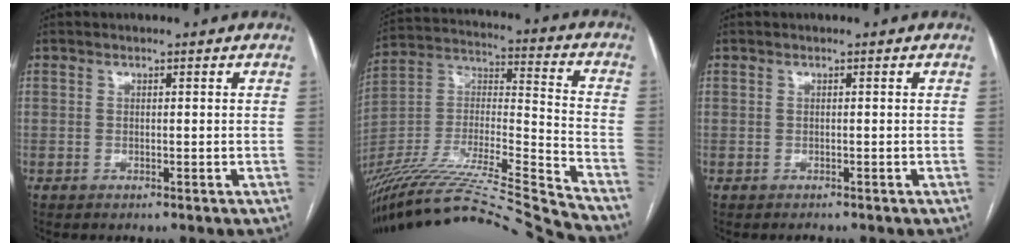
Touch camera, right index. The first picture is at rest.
{"total": 30.1, "force": [-27.3, -2.2, 12.6], "torque": [-0.214, -0.044, -0.448]}
{"total": 0.7, "force": [-0.6, 0.3, 0.1], "torque": [-0.007, -0.001, -0.008]}